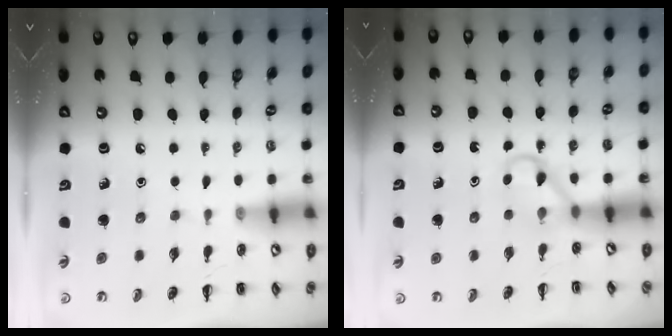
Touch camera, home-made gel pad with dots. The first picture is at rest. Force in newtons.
{"total": 3.4, "press": 3.2, "slide": 1.0}